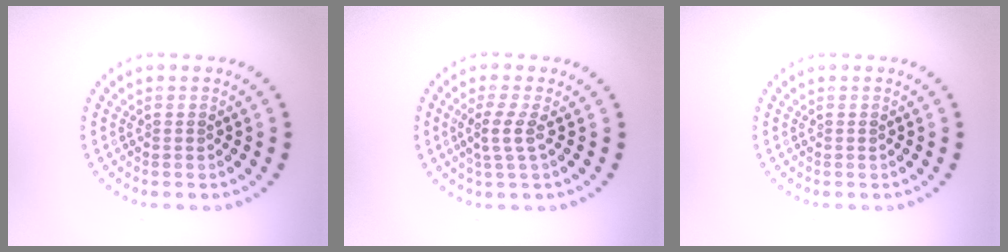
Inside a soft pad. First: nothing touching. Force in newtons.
{"total": 2.1, "press": 1.7, "slide": 1.3}
{"total": 0.0}